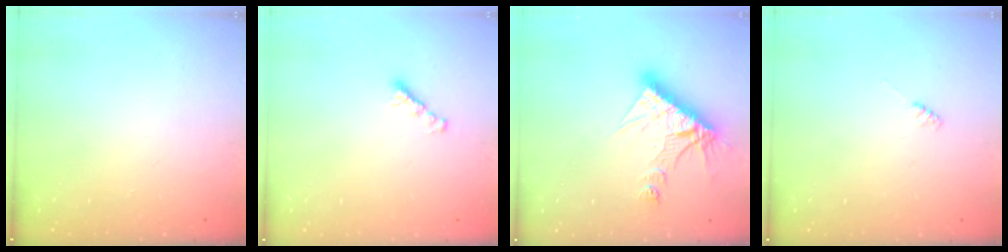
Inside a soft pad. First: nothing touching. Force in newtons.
{"total": 2.7, "press": 2.6, "slide": 0.7}
{"total": 13.5, "press": 13.5, "slide": 1.1}
{"total": 1.9, "press": 1.9, "slide": 0.3}